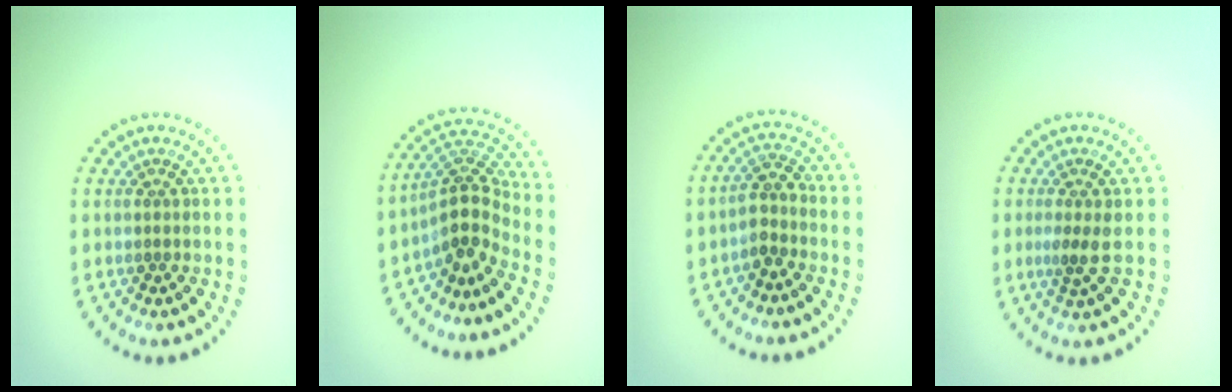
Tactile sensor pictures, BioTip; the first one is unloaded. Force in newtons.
{"total": 3.8, "press": 2.7, "slide": 2.6}
{"total": 2.3, "press": 1.9, "slide": 1.4}
{"total": 1.5, "press": 1.2, "slide": 0.9}